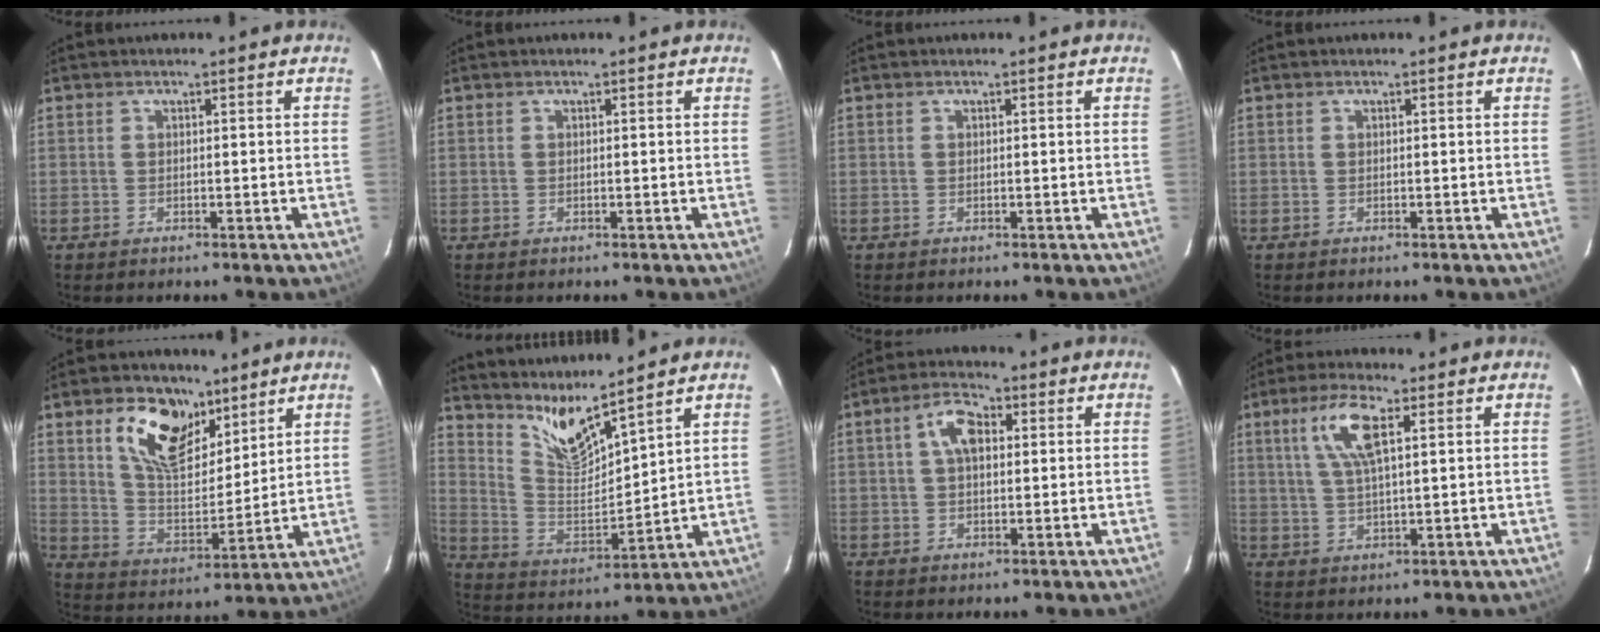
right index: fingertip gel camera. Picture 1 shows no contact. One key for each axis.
{"total": 0.0}
{"total": 0.0}
{"total": 0.0}
{"total": 13.9, "fx": 8.0, "fy": 7.5, "fz": 8.5, "tx": -0.153, "ty": 0.012, "tz": 0.148}
{"total": 9.7, "fx": 8.6, "fy": 0.4, "fz": 4.5, "tx": -0.091, "ty": -0.025, "tz": 0.172}
{"total": 5.8, "fx": 1.3, "fy": 3.4, "fz": 4.6, "tx": -0.085, "ty": 0.020, "tz": 0.025}
{"total": 7.8, "fx": 3.0, "fy": 1.9, "fz": 7.0, "tx": -0.140, "ty": 0.010, "tz": 0.059}